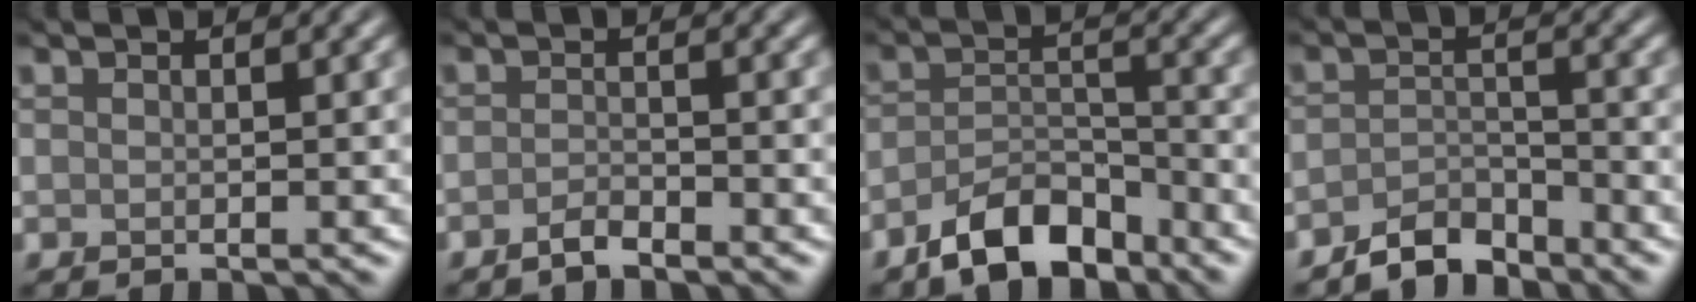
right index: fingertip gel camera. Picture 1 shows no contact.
{"total": 1.6, "force": [-1.3, 0.4, 0.9], "torque": [-0.018, 0.004, -0.027]}
{"total": 5.8, "force": [-4.2, 2.6, 3.1], "torque": [-0.049, -0.004, -0.079]}
{"total": 3.4, "force": [-3.0, 1.2, 1.1], "torque": [-0.017, 0.007, -0.059]}